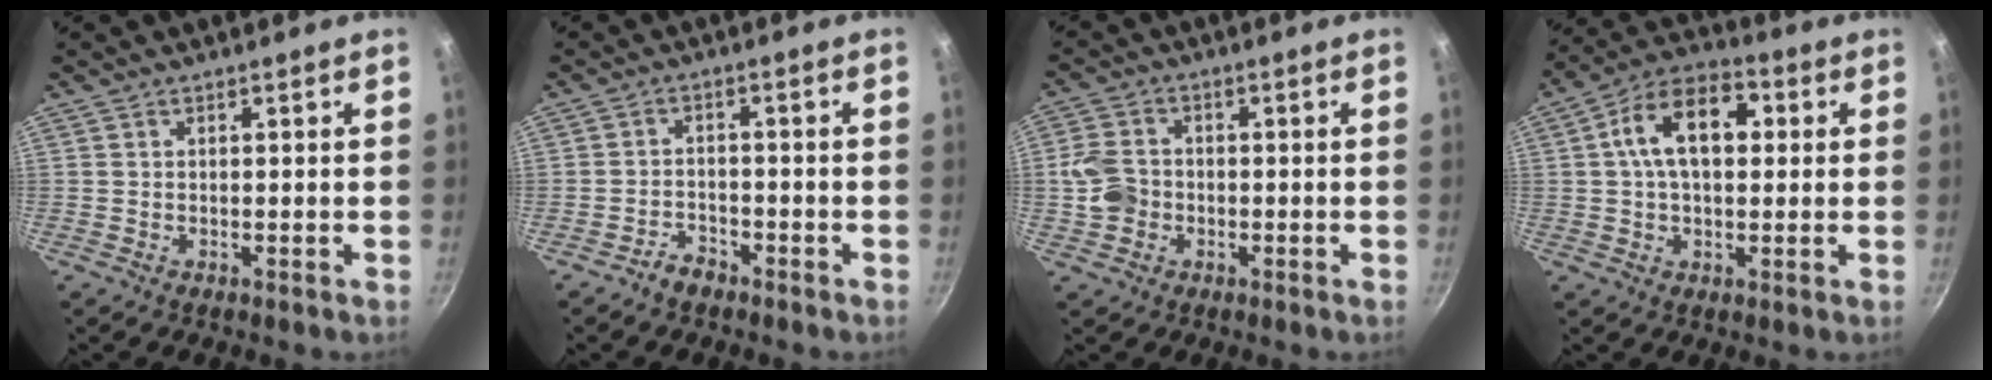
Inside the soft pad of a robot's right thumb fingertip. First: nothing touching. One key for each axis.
{"total": 3.1, "fx": -2.5, "fy": 1.6, "fz": 0.8, "tx": -0.004, "ty": 0.030, "tz": -0.042}
{"total": 4.4, "fx": -1.2, "fy": 4.1, "fz": 1.2, "tx": 0.002, "ty": 0.018, "tz": -0.028}
{"total": 13.7, "fx": 2.4, "fy": 8.4, "fz": 10.5, "tx": -0.141, "ty": 0.027, "tz": 0.022}